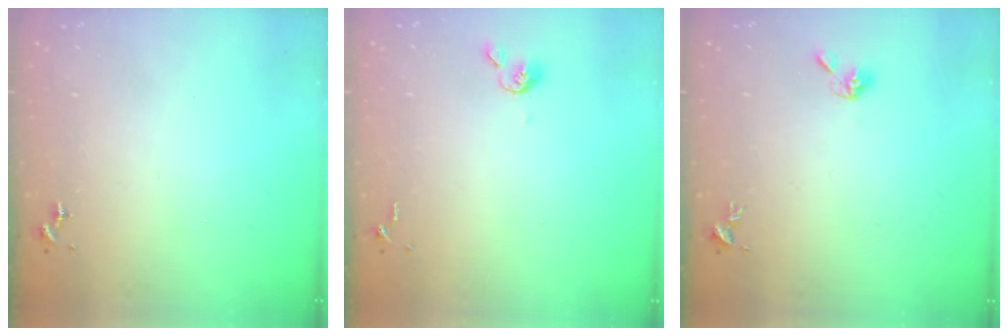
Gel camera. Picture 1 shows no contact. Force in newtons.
{"total": 3.8, "press": 3.7, "slide": 0.8}
{"total": 5.2, "press": 5.1, "slide": 0.7}